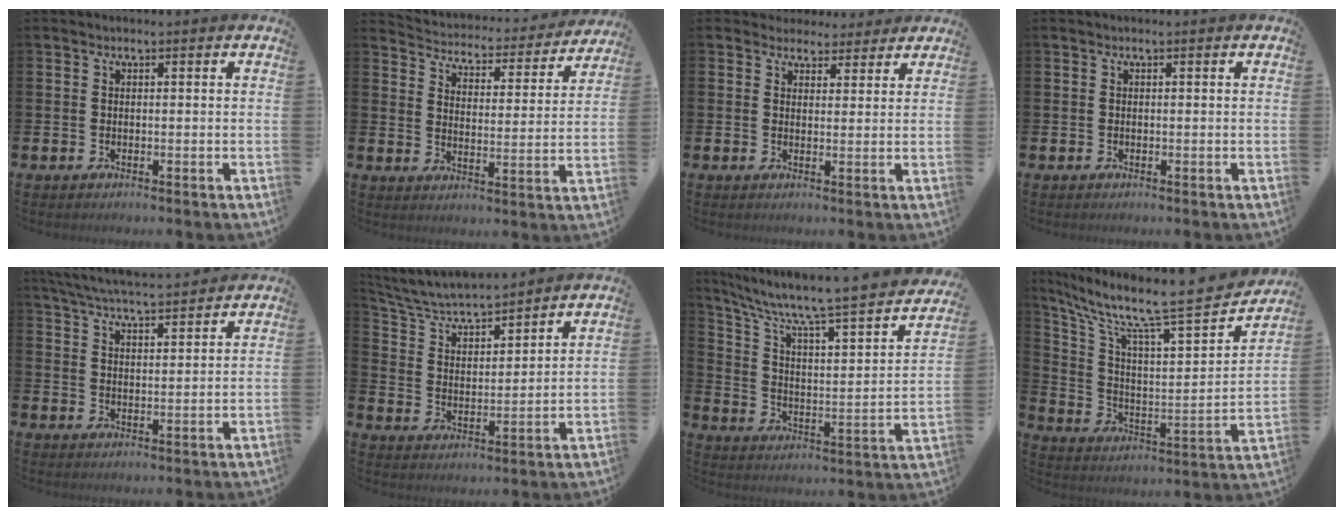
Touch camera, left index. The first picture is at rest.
{"total": 4.2, "force": [4.0, 1.2, 0.5], "torque": [-0.037, -0.036, 0.063]}
{"total": 3.5, "force": [3.0, 1.8, -0.1], "torque": [-0.001, -0.014, 0.051]}
{"total": 0.0}
{"total": 6.0, "force": [5.9, 0.2, 1.5], "torque": [-0.052, -0.029, 0.106]}
{"total": 5.9, "force": [5.6, 1.1, 1.7], "torque": [-0.064, -0.043, 0.093]}
{"total": 7.8, "force": [6.5, 1.0, 4.1], "torque": [-0.104, -0.057, 0.100]}
{"total": 9.9, "force": [8.5, 1.7, 4.8], "torque": [-0.115, -0.072, 0.128]}